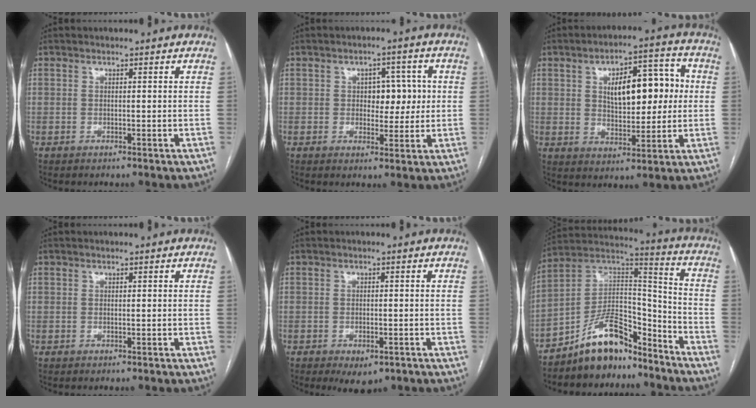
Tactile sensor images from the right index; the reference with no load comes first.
{"total": 5.4, "force": [0.7, 3.4, 4.1], "torque": [-0.043, 0.016, 0.013]}
{"total": 12.6, "force": [2.4, 6.1, 10.8], "torque": [-0.156, 0.025, 0.042]}
{"total": 0.0}
{"total": 3.8, "force": [-2.1, 1.8, 2.5], "torque": [-0.034, -0.004, -0.022]}
{"total": 13.0, "force": [-10.4, 4.9, 6.2], "torque": [-0.106, 0.050, -0.182]}